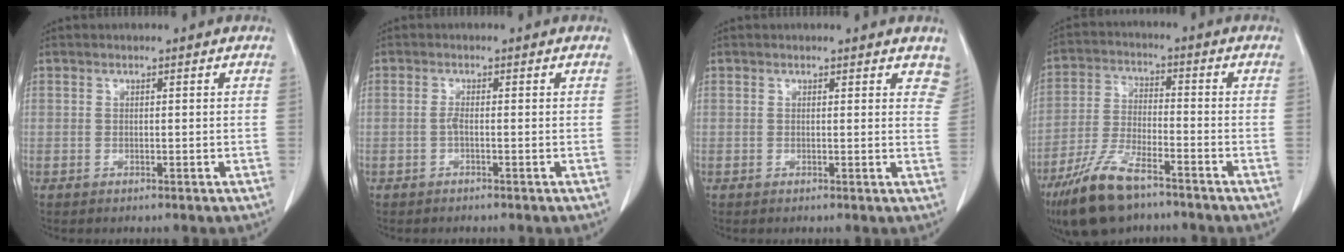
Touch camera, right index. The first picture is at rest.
{"total": 1.0, "force": [-0.3, 0.1, 0.9], "torque": [-0.018, 0.002, -0.009]}
{"total": 4.3, "force": [3.7, 1.7, 1.2], "torque": [0.009, -0.008, 0.021]}
{"total": 11.7, "force": [-8.2, 3.4, 7.6], "torque": [-0.159, -0.021, -0.152]}